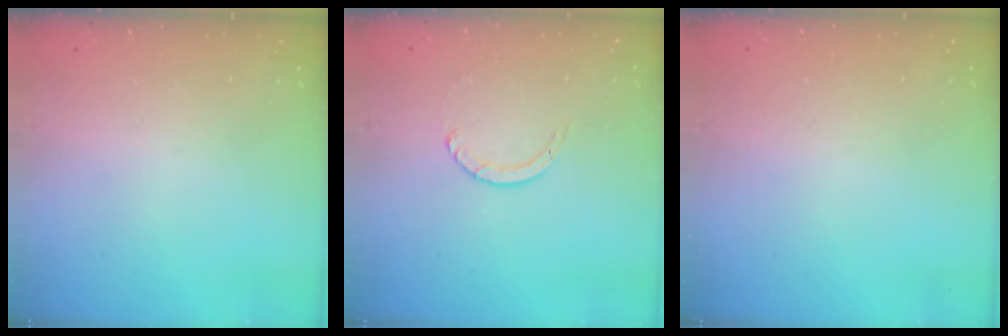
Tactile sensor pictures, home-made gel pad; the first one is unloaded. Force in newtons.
{"total": 1.1, "press": 1.1, "slide": 0.1}
{"total": 2.2, "press": 2.2, "slide": 0.1}